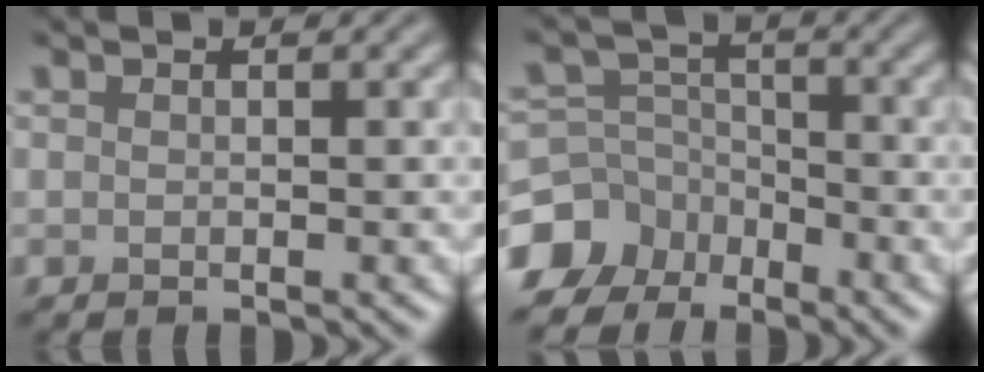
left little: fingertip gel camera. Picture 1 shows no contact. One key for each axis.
{"total": 8.2, "fx": -5.4, "fy": 6.1, "fz": 1.6, "tx": -0.019, "ty": -0.012, "tz": -0.115}